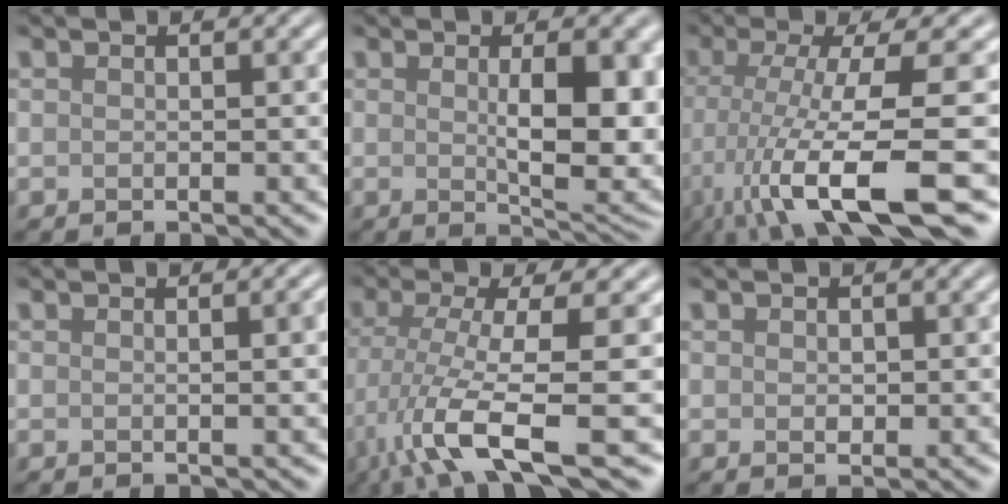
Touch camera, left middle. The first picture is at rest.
{"total": 7.5, "force": [0.5, 2.2, 7.2], "torque": [-0.099, -0.006, 0.019]}
{"total": 10.5, "force": [-4.1, 2.5, 9.4], "torque": [-0.168, -0.008, -0.069]}
{"total": 3.3, "force": [0.3, 1.3, 3.0], "torque": [-0.016, 0.013, 0.000]}
{"total": 8.2, "force": [-3.1, 1.7, 7.4], "torque": [-0.138, -0.004, -0.056]}
{"total": 0.7, "force": [0.1, 0.5, 0.5], "torque": [-0.008, 0.001, 0.006]}